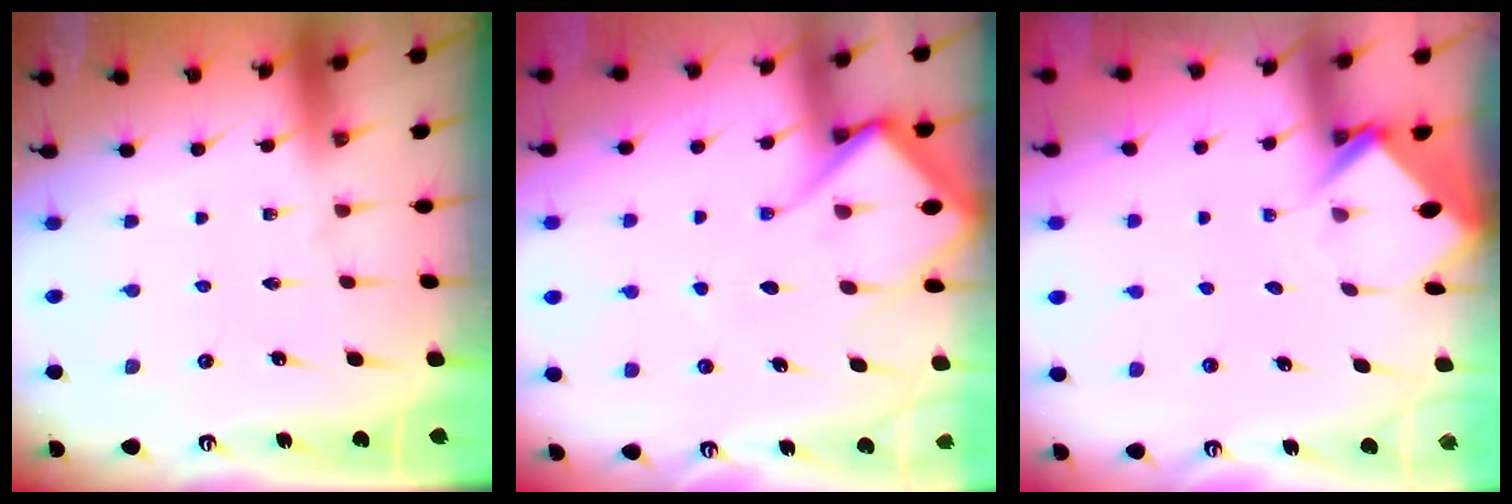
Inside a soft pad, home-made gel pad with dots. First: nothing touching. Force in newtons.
{"total": 12.1, "press": 12.0, "slide": 1.2}
{"total": 3.8, "press": 3.7, "slide": 0.3}